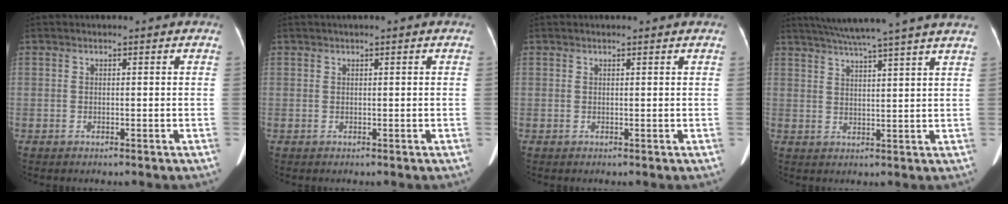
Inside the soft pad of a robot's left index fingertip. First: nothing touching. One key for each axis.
{"total": 0.8, "fx": 0.5, "fy": -0.2, "fz": 0.6, "tx": -0.014, "ty": 0.010, "tz": 0.011}
{"total": 1.6, "fx": 1.5, "fy": 0.1, "fz": 0.6, "tx": -0.014, "ty": 0.009, "tz": 0.016}
{"total": 16.0, "fx": 13.8, "fy": -1.5, "fz": 8.0, "tx": -0.138, "ty": 0.006, "tz": 0.182}